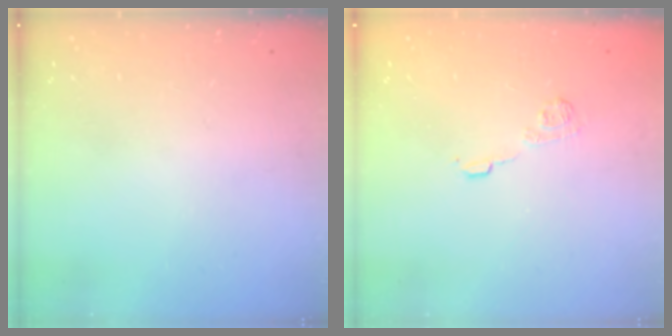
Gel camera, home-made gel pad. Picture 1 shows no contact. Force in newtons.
{"total": 7.6, "press": 7.5, "slide": 1.0}